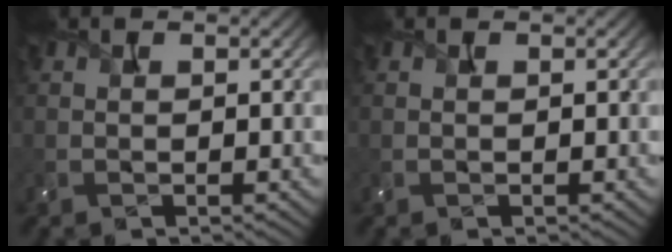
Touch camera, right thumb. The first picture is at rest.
{"total": 0.0}